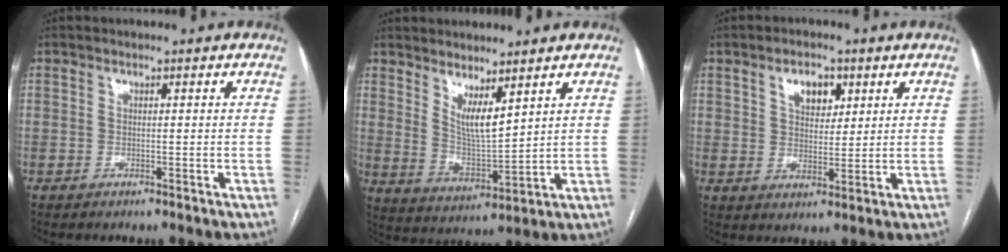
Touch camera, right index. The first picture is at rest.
{"total": 6.7, "force": [4.1, 1.3, 5.1], "torque": [-0.101, -0.020, 0.088]}
{"total": 5.5, "force": [2.5, 3.3, 3.7], "torque": [-0.061, 0.008, 0.045]}